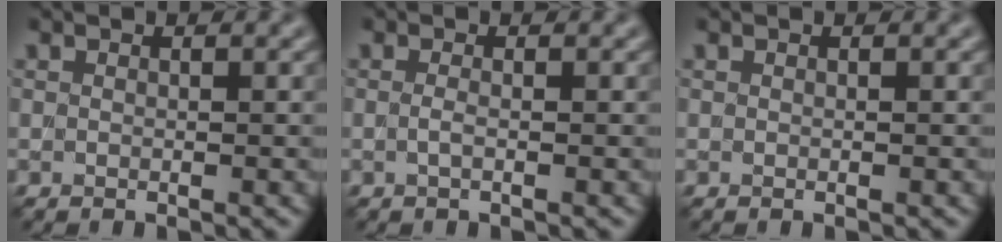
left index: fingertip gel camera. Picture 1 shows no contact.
{"total": 0.7, "force": [-0.1, 0.2, 0.7], "torque": [-0.016, -0.004, -0.005]}
{"total": 0.0}